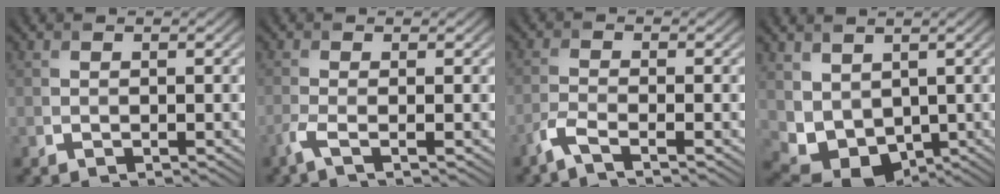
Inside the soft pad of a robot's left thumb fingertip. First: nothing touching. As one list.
[{"total": 2.2, "force": [-1.2, 0.1, 1.9], "torque": [-0.044, -0.001, -0.038]}, {"total": 3.0, "force": [-2.1, 0.4, 2.1], "torque": [-0.042, -0.002, -0.058]}, {"total": 6.3, "force": [1.5, 4.8, 3.7], "torque": [-0.104, -0.023, 0.041]}]